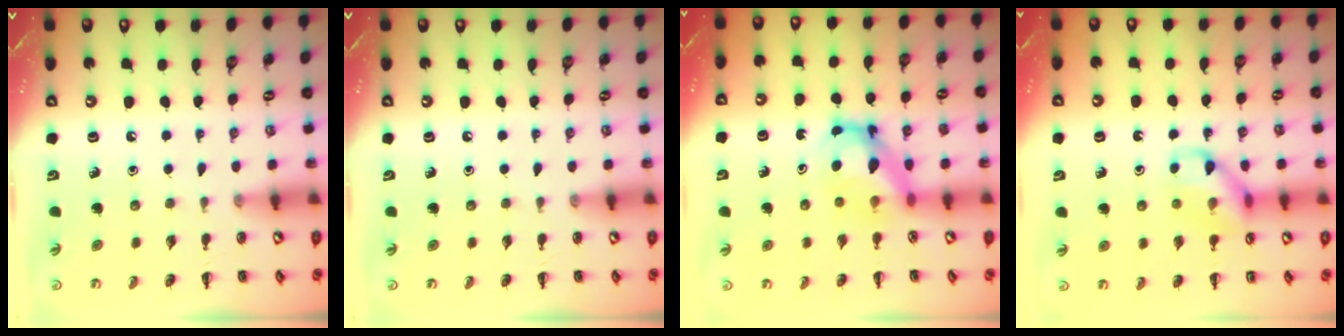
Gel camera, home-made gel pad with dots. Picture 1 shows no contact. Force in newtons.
{"total": 0.0}
{"total": 6.0, "press": 5.9, "slide": 0.5}
{"total": 12.8, "press": 12.7, "slide": 1.5}